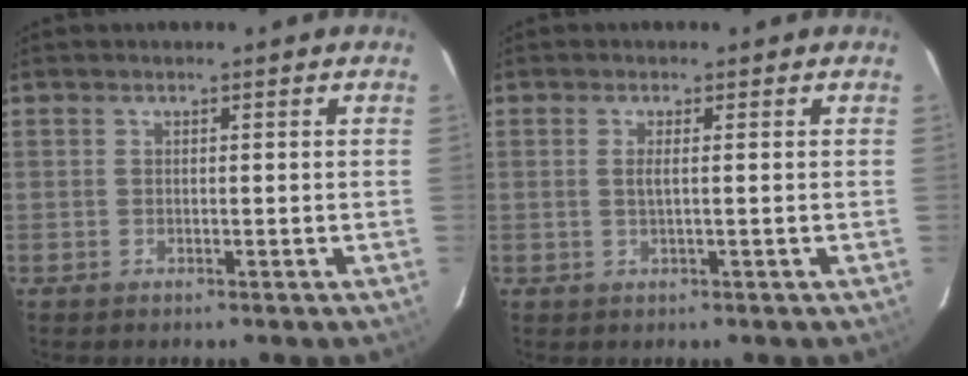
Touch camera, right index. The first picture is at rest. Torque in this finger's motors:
{"motor_torque": [0.04, 0.07, -0.04, 0.00]}